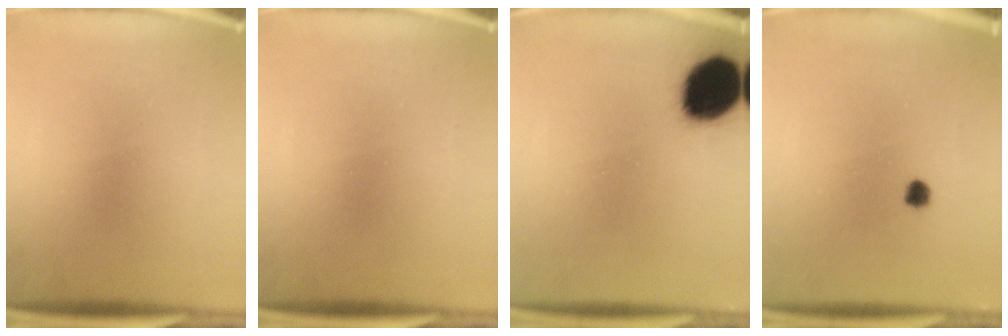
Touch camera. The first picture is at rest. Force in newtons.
{"total": 0.0}
{"total": 16.5}
{"total": 1.9}